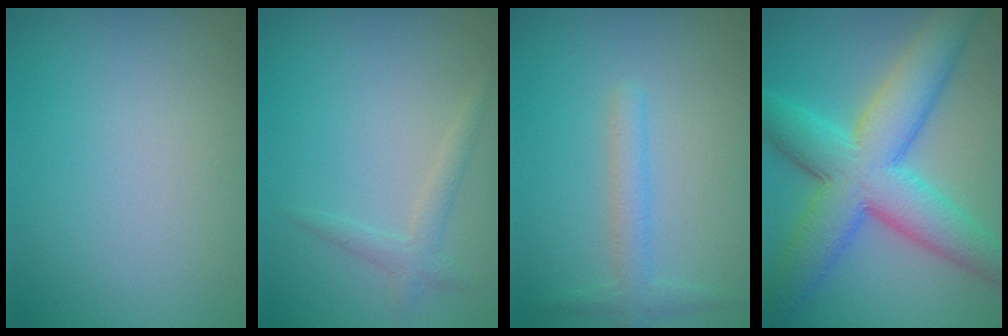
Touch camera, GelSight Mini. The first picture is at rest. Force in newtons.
{"total": 1.6, "press": 1.6, "slide": 0.1}
{"total": 2.0, "press": 2.0, "slide": 0.1}
{"total": 9.9, "press": 9.9, "slide": 0.2}